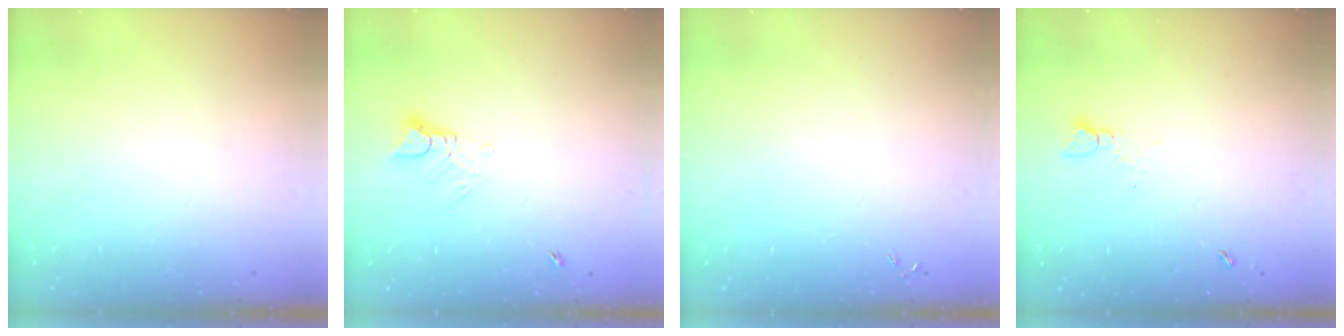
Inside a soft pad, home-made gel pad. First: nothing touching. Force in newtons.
{"total": 3.6, "press": 3.6, "slide": 0.4}
{"total": 0.0}
{"total": 2.1, "press": 2.1, "slide": 0.3}